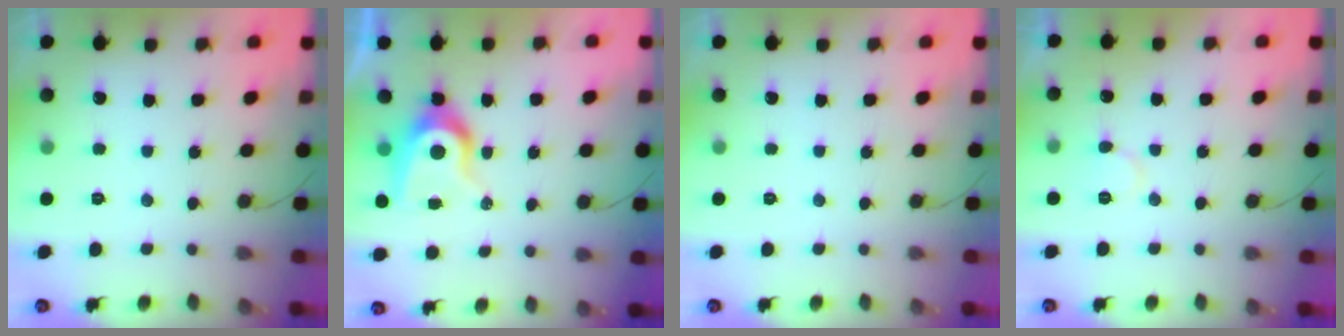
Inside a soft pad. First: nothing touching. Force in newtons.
{"total": 9.1, "press": 9.1, "slide": 0.7}
{"total": 0.0}
{"total": 6.2, "press": 6.2, "slide": 0.4}